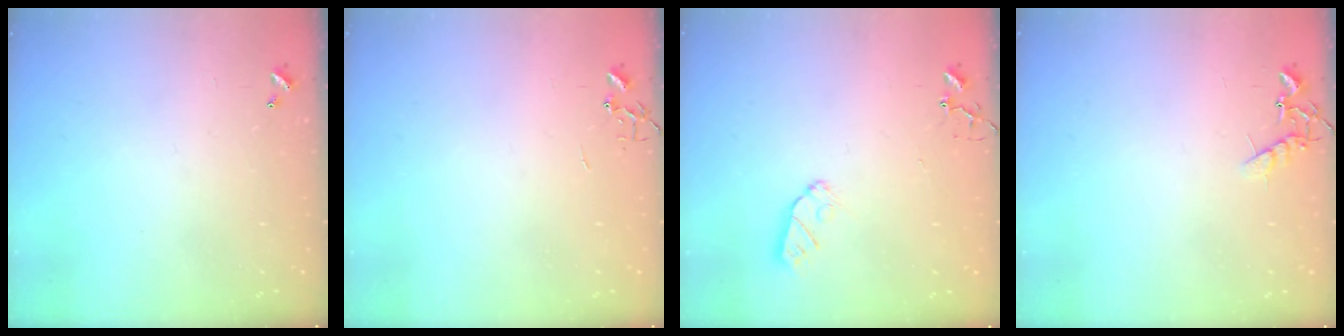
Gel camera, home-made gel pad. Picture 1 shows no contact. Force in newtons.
{"total": 0.0}
{"total": 4.5, "press": 4.5, "slide": 0.6}
{"total": 6.8, "press": 6.8, "slide": 0.3}